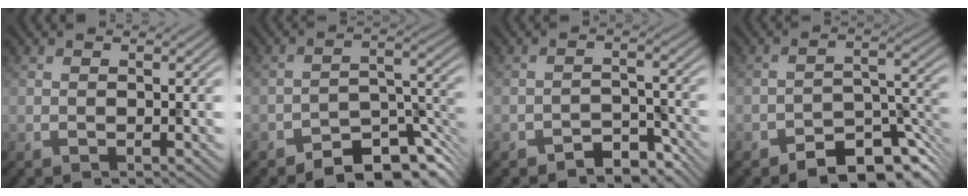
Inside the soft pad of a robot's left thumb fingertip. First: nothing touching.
{"total": 7.8, "force": [-6.3, 2.8, 3.7], "torque": [-0.039, 0.006, -0.115]}
{"total": 4.1, "force": [-3.4, 1.7, 1.6], "torque": [-0.020, 0.001, -0.056]}
{"total": 7.5, "force": [-5.6, 3.0, 4.0], "torque": [-0.047, 0.003, -0.099]}